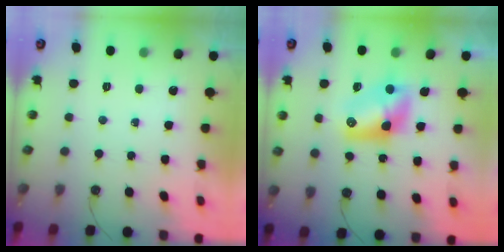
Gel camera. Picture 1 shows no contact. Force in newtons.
{"total": 8.8, "press": 8.8, "slide": 0.8}